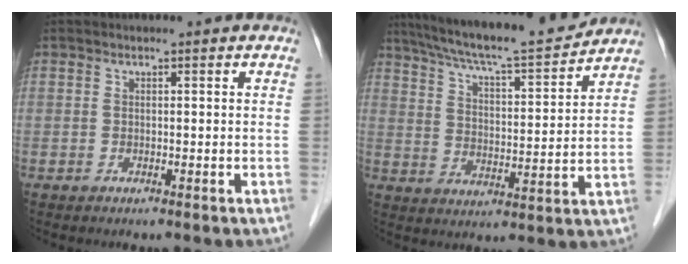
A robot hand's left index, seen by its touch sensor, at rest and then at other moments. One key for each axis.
{"total": 16.4, "fx": 15.0, "fy": 0.4, "fz": 6.7, "tx": -0.118, "ty": 0.001, "tz": 0.231}